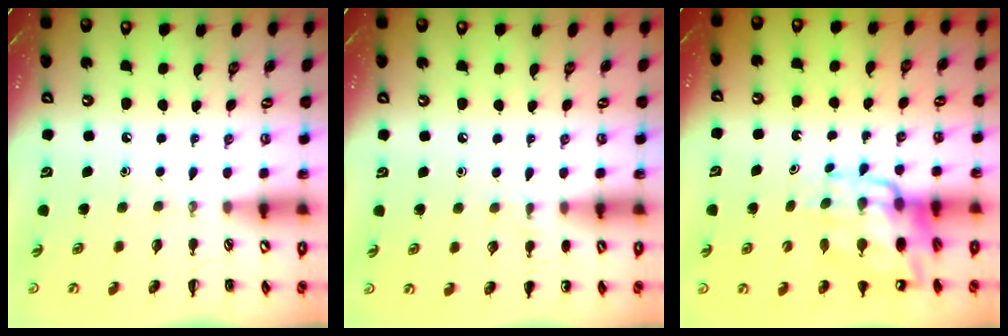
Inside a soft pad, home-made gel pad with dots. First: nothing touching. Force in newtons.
{"total": 4.8, "press": 4.6, "slide": 1.6}
{"total": 14.1, "press": 13.6, "slide": 3.7}